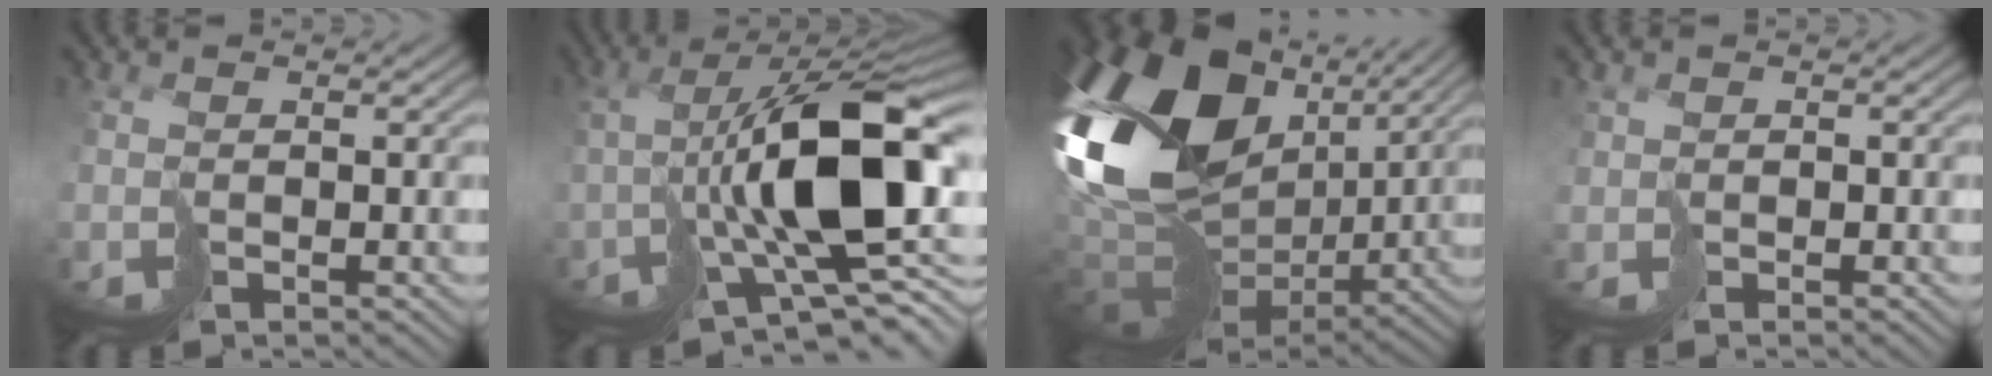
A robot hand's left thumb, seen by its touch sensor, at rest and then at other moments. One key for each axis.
{"total": 15.6, "fx": -0.6, "fy": 5.9, "fz": 14.4, "tx": -0.238, "ty": -0.005, "tz": -0.002}
{"total": 19.3, "fx": 3.5, "fy": 13.0, "fz": 13.9, "tx": -0.321, "ty": -0.017, "tz": 0.091}
{"total": 0.7, "fx": 0.2, "fy": 0.5, "fz": -0.4, "tx": 0.006, "ty": -0.004, "tz": -0.001}